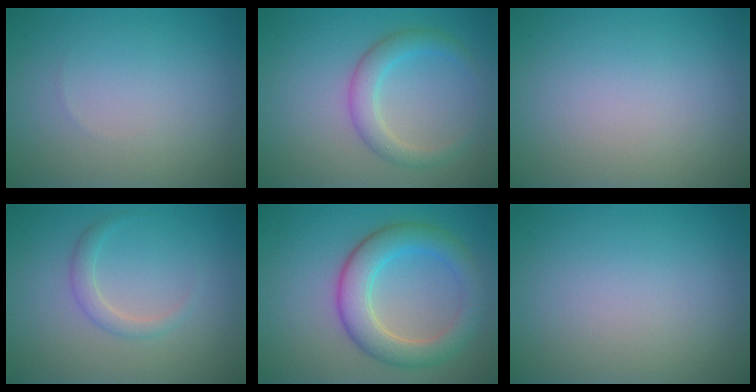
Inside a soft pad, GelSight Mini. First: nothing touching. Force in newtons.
{"total": 2.8, "press": 2.8, "slide": 0.1}
{"total": 0.0}
{"total": 1.6, "press": 1.6, "slide": 0.1}
{"total": 5.4, "press": 5.4, "slide": 0.1}
{"total": 0.0}